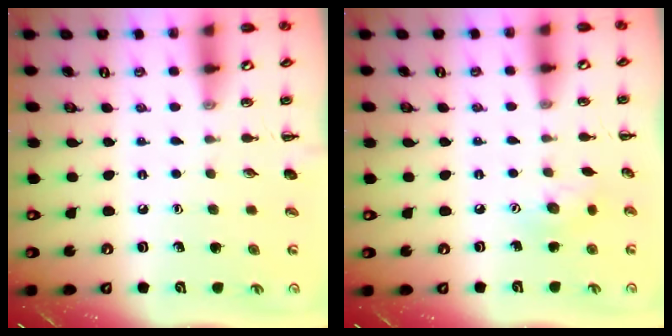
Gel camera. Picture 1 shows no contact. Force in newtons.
{"total": 7.0, "press": 7.0, "slide": 0.9}